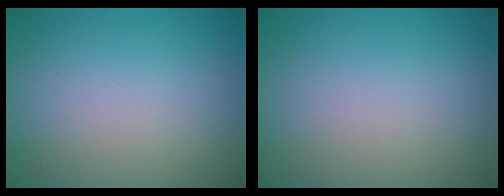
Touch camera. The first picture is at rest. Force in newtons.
{"total": 0.0}